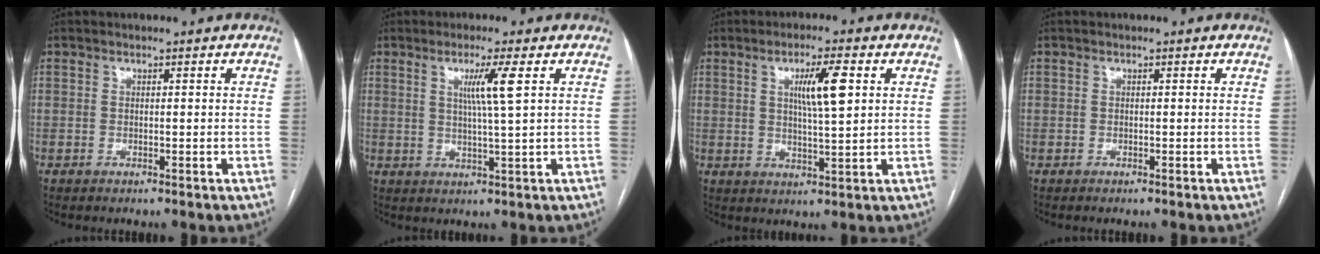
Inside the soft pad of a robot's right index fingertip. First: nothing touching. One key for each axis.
{"total": 5.2, "fx": 1.7, "fy": -1.0, "fz": 4.8, "tx": -0.089, "ty": -0.005, "tz": 0.032}
{"total": 7.0, "fx": 2.1, "fy": 0.6, "fz": 6.6, "tx": -0.117, "ty": 0.003, "tz": 0.036}
{"total": 0.0}